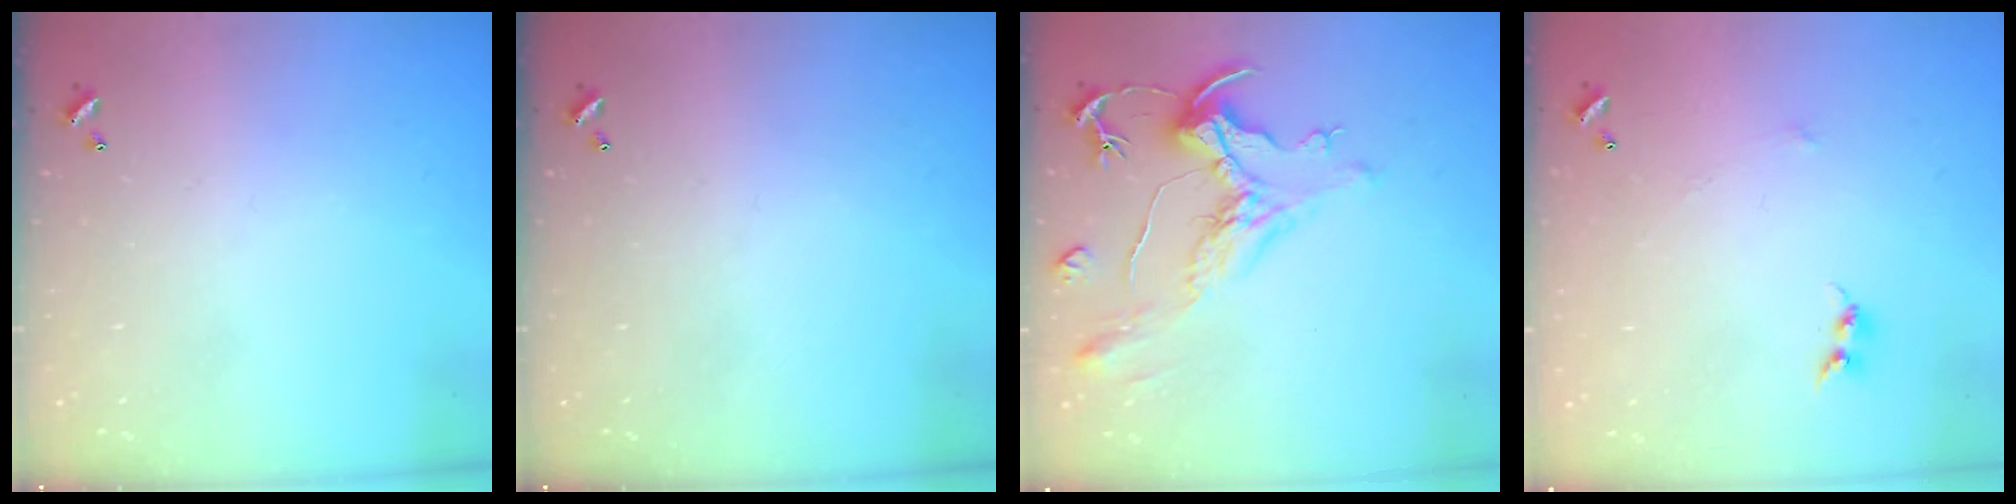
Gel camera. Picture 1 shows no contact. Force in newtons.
{"total": 0.0}
{"total": 2.2, "press": 1.7, "slide": 1.3}
{"total": 6.5, "press": 6.5, "slide": 0.3}